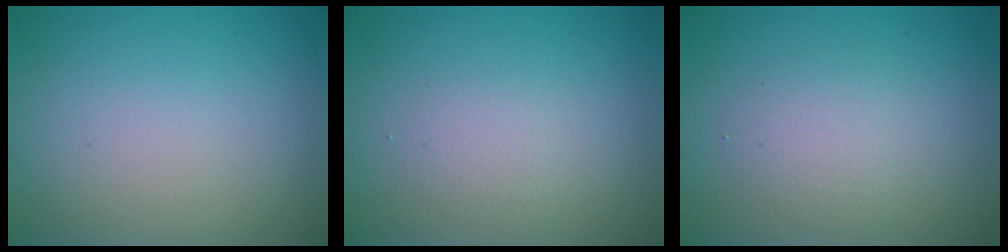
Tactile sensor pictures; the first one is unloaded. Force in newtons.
{"total": 1.6, "press": 1.6, "slide": 0.1}
{"total": 2.4, "press": 2.4, "slide": 0.1}